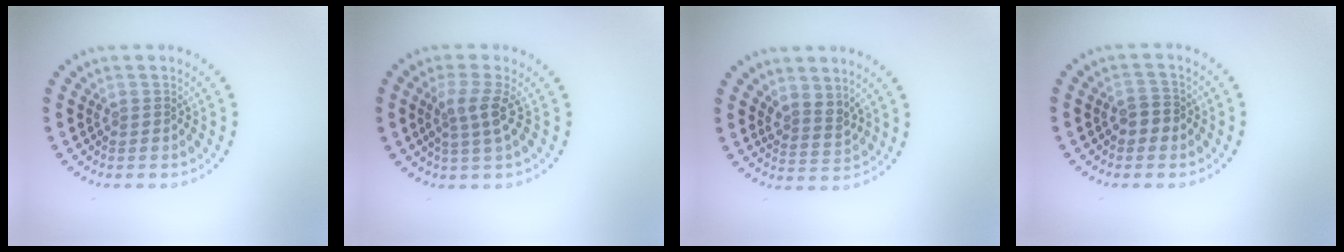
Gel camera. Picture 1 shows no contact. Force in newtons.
{"total": 2.6, "press": 1.9, "slide": 1.7}
{"total": 2.2, "press": 1.7, "slide": 1.4}
{"total": 1.9, "press": 1.7, "slide": 0.7}